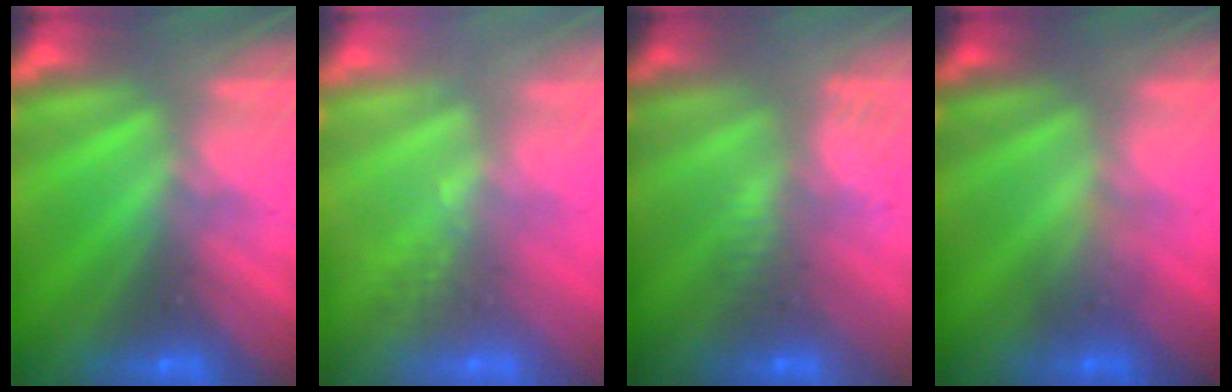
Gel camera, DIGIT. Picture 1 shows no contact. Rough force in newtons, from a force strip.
{"total": 2.4}
{"total": 2.6}
{"total": 1.4}